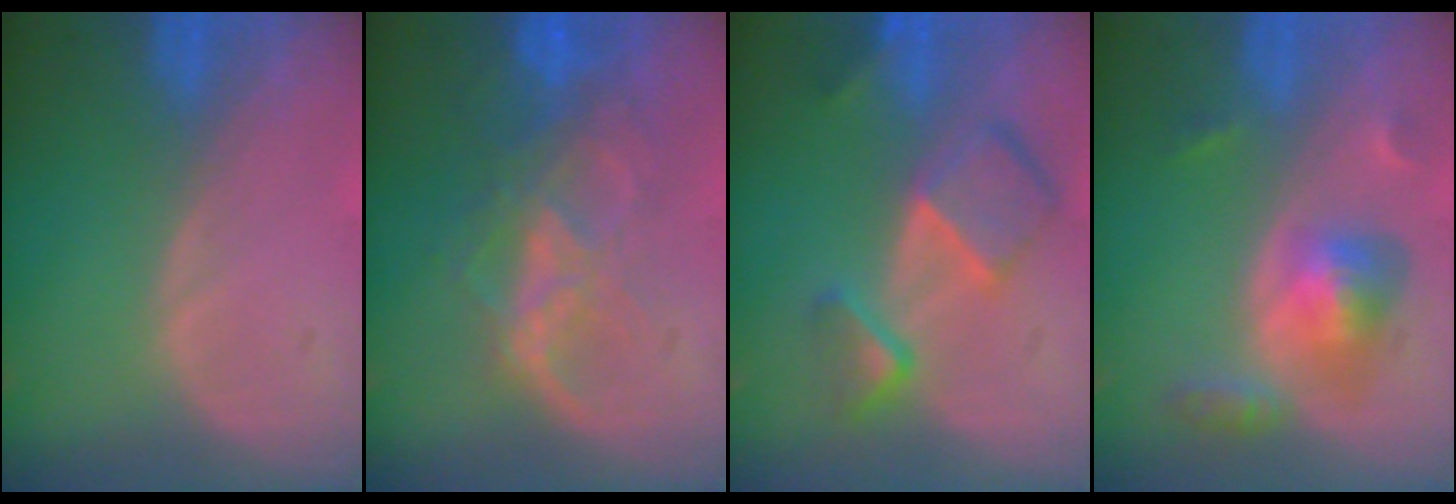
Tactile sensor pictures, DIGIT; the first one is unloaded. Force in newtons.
{"total": 8.9, "press": 7.5, "slide": 4.8}
{"total": 7.9, "press": 6.9, "slide": 3.9}
{"total": 6.1, "press": 5.6, "slide": 2.4}